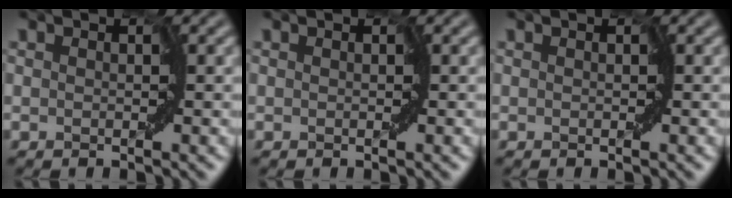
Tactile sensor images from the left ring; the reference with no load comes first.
{"total": 0.0}
{"total": 0.0}